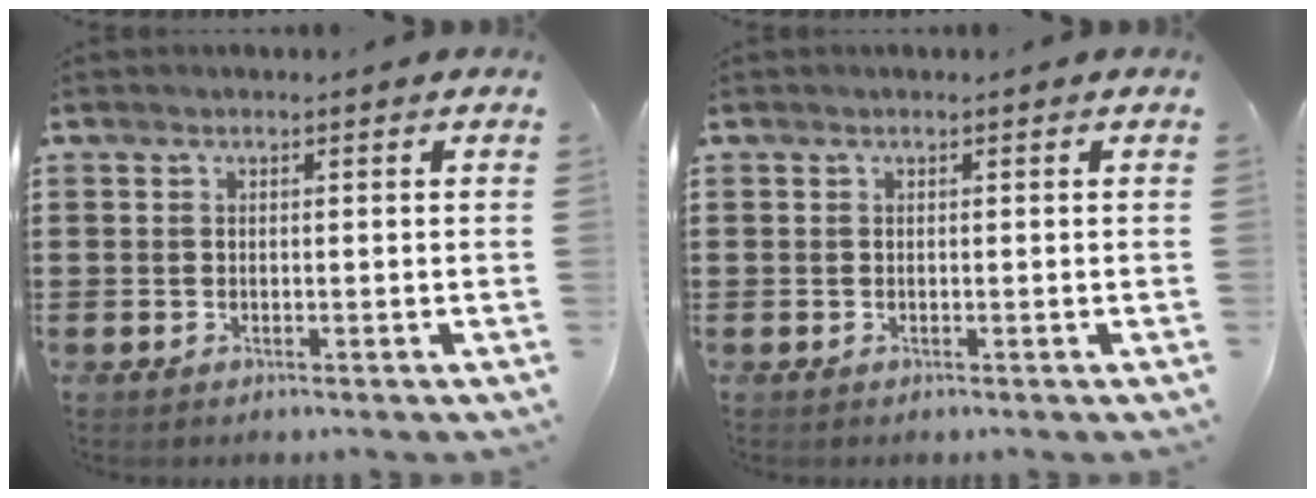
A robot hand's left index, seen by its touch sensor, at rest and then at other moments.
{"total": 0.0}